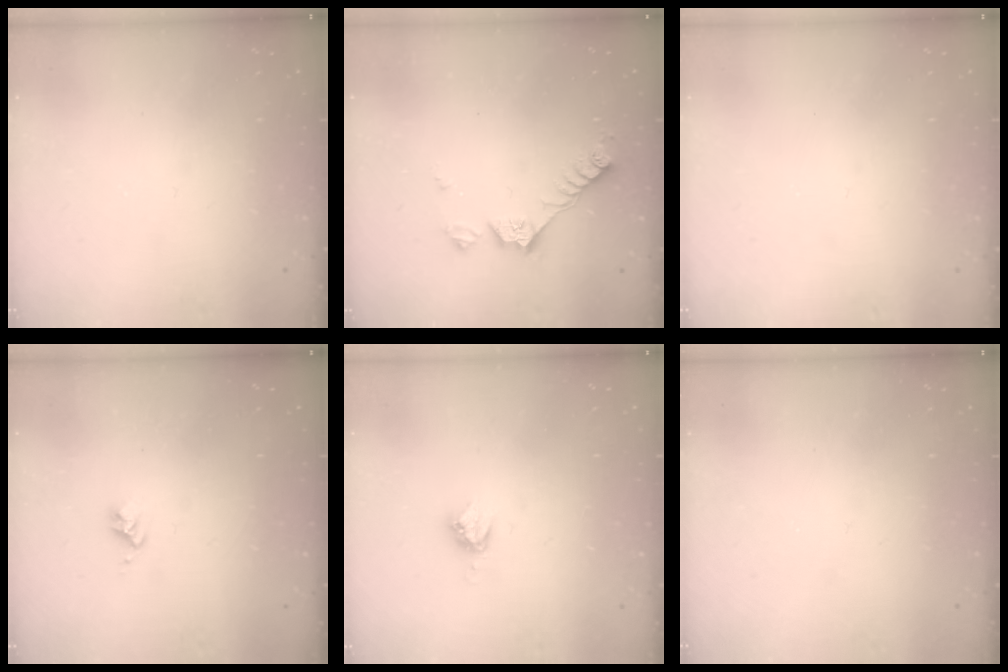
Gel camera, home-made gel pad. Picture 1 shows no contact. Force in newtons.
{"total": 8.5, "press": 8.5, "slide": 0.5}
{"total": 0.7, "press": 0.7, "slide": 0.1}
{"total": 2.7, "press": 2.6, "slide": 0.4}
{"total": 4.9, "press": 4.8, "slide": 0.4}
{"total": 0.0}